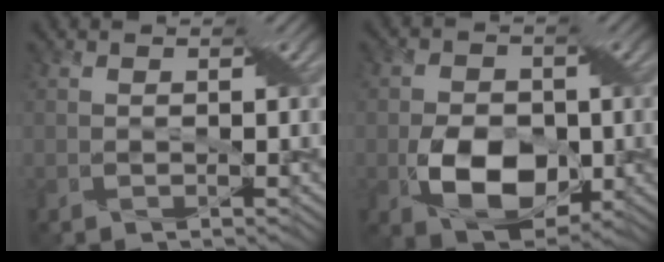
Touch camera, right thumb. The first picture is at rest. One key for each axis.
{"total": 8.9, "fx": -2.1, "fy": 5.9, "fz": 6.2, "tx": -0.120, "ty": -0.015, "tz": -0.035}